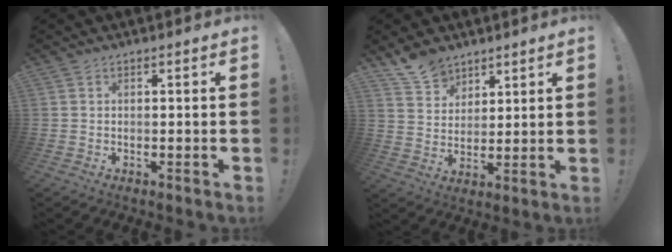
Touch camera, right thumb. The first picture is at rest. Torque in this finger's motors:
{"motor_torque": [0.00, 1.64, 0.04, 0.37, 0.05]}